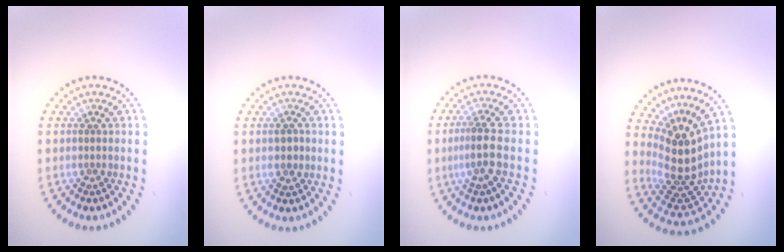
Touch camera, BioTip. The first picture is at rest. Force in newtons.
{"total": 1.2, "press": 1.2, "slide": 0.0}
{"total": 2.6, "press": 2.3, "slide": 1.2}
{"total": 4.6, "press": 3.5, "slide": 3.0}